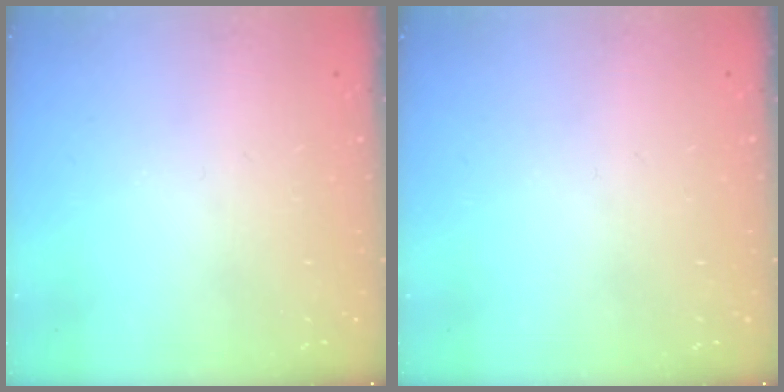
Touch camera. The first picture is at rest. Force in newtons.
{"total": 0.0}